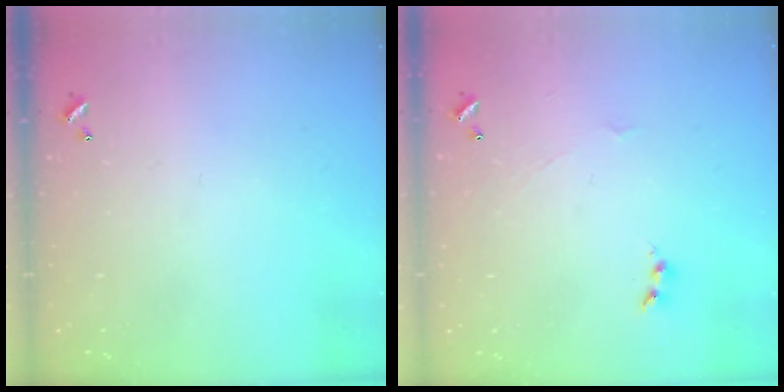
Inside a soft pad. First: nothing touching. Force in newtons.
{"total": 1.7, "press": 1.6, "slide": 0.6}